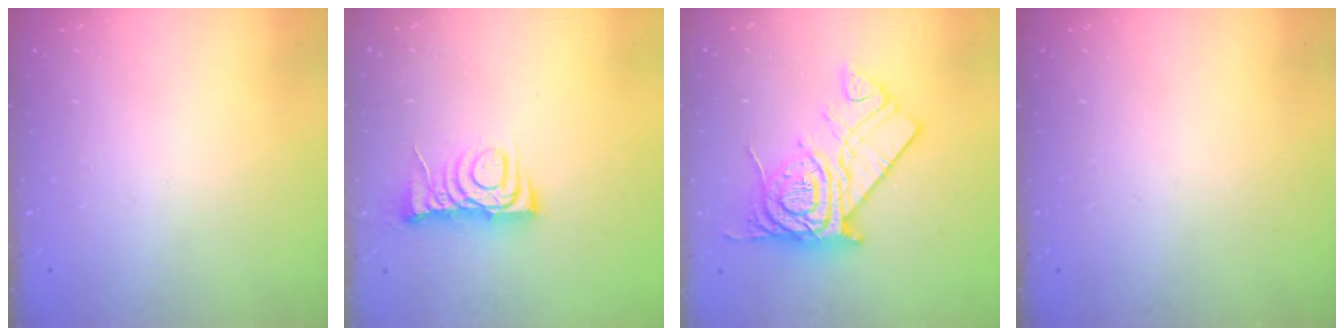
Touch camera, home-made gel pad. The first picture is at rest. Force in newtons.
{"total": 6.8, "press": 6.8, "slide": 0.6}
{"total": 16.9, "press": 16.9, "slide": 1.2}
{"total": 0.0}